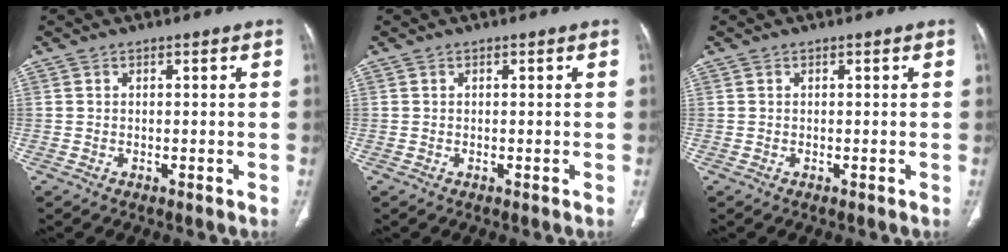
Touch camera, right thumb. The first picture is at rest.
{"total": 0.0}
{"total": 0.0}